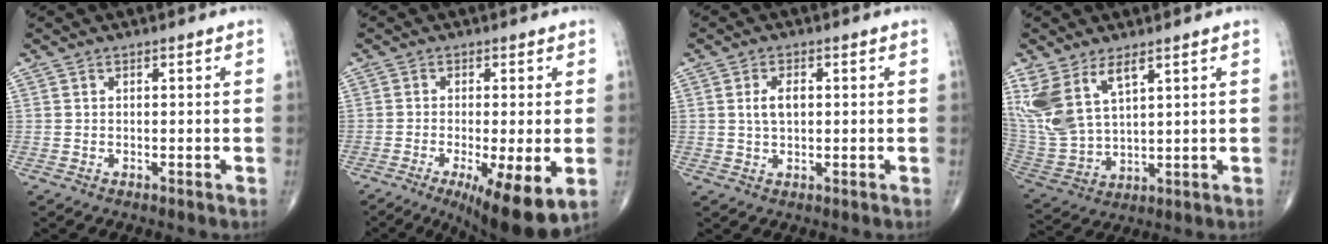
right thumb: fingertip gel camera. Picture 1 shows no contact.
{"total": 12.0, "force": [-4.2, 2.8, 10.9], "torque": [-0.161, -0.021, -0.060]}
{"total": 3.6, "force": [0.5, 1.9, 3.0], "torque": [-0.054, 0.001, 0.009]}
{"total": 12.5, "force": [6.4, 5.7, 9.1], "torque": [-0.201, -0.022, 0.146]}